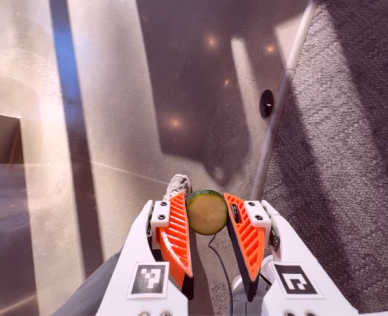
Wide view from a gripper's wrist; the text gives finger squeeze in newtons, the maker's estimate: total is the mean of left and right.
{"total": 6.6, "left": 6.3, "right": 6.9}